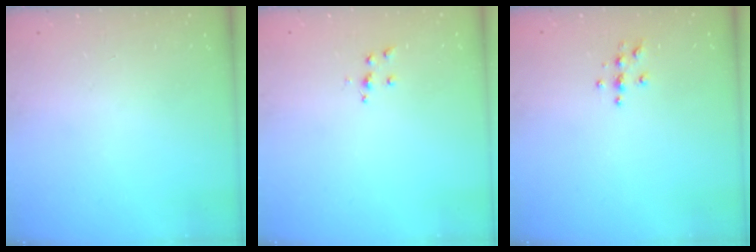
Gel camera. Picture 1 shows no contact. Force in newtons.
{"total": 4.8, "press": 4.8, "slide": 0.5}
{"total": 3.9, "press": 3.8, "slide": 0.4}